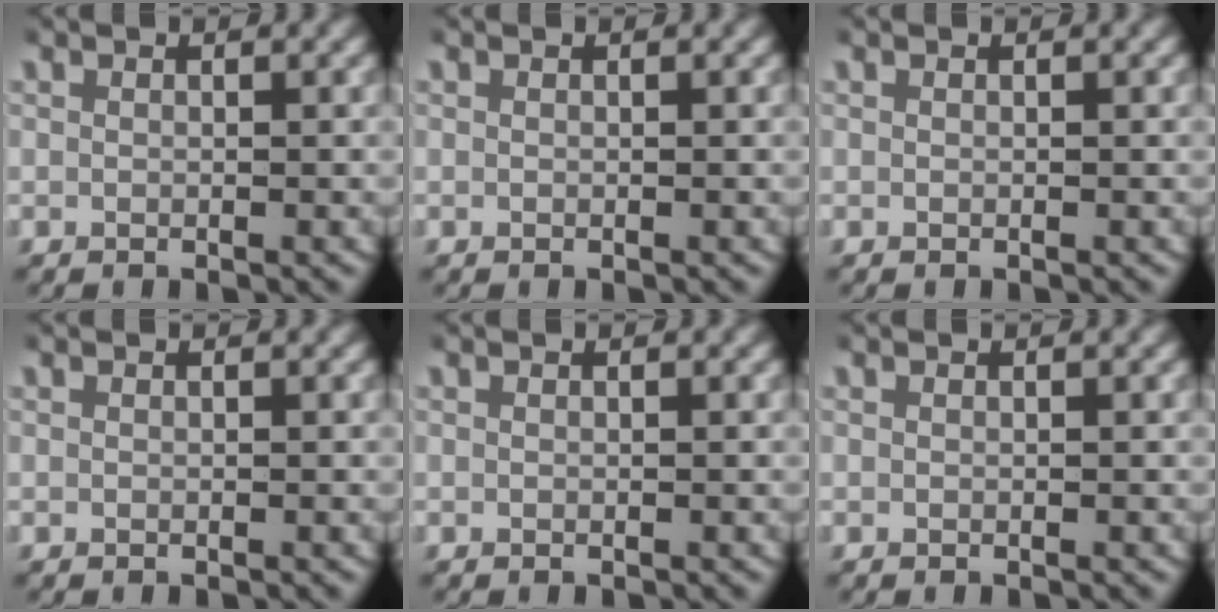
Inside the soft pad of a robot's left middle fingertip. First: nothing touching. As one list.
[{"total": 0.0}, {"total": 0.0}, {"total": 0.0}, {"total": 0.0}, {"total": 0.0}]